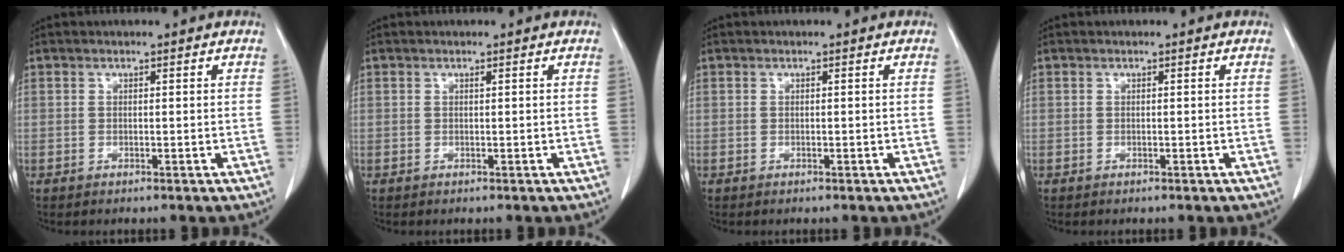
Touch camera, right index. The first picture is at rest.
{"total": 0.0}
{"total": 0.0}
{"total": 0.0}